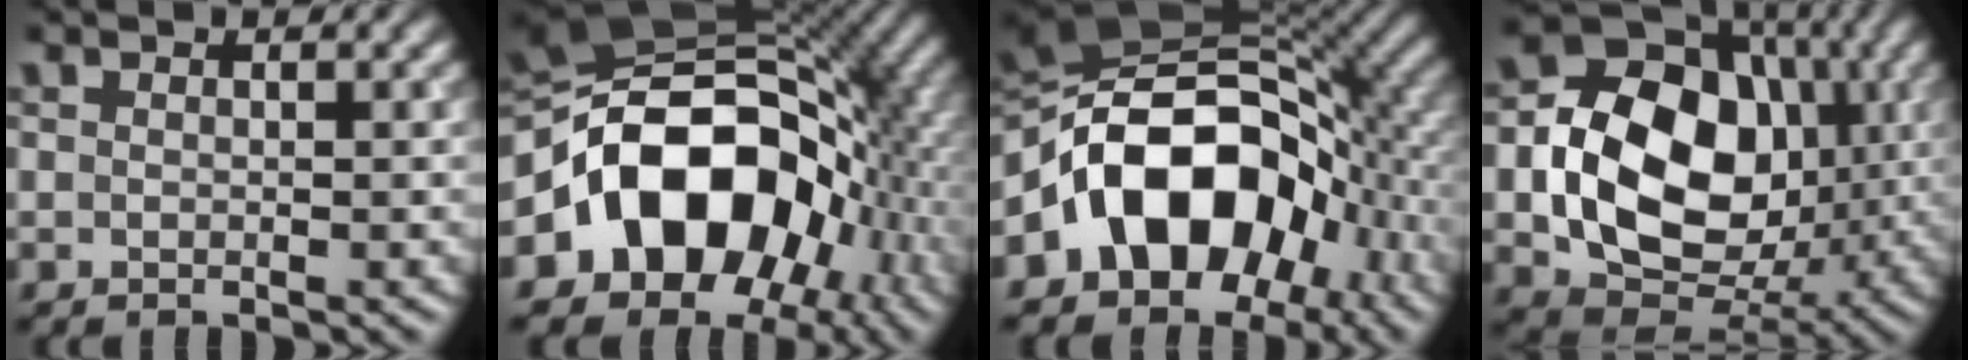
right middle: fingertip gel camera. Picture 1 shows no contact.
{"total": 15.0, "force": [-3.8, 11.0, 9.5], "torque": [-0.143, 0.007, -0.087]}
{"total": 13.8, "force": [-4.5, 9.4, 9.0], "torque": [-0.125, 0.018, -0.099]}
{"total": 13.5, "force": [-0.4, 10.3, 8.8], "torque": [-0.154, -0.003, -0.011]}